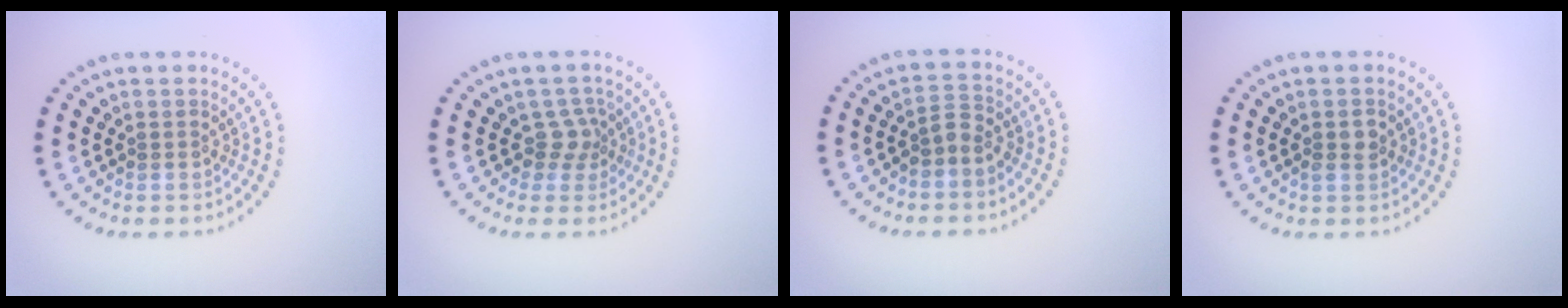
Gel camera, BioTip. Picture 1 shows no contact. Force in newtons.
{"total": 2.0, "press": 1.4, "slide": 1.5}
{"total": 1.8, "press": 1.4, "slide": 1.2}
{"total": 1.3, "press": 1.2, "slide": 0.2}